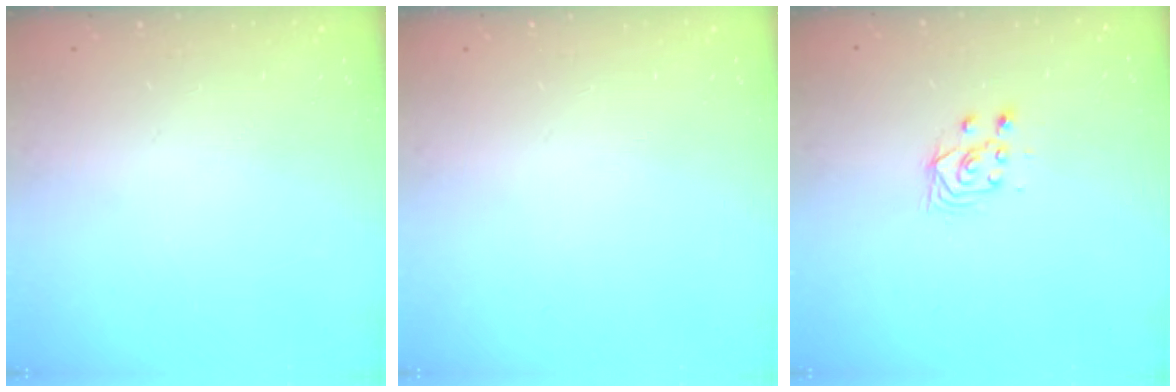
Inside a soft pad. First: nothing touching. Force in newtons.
{"total": 0.0}
{"total": 4.1, "press": 3.9, "slide": 1.3}